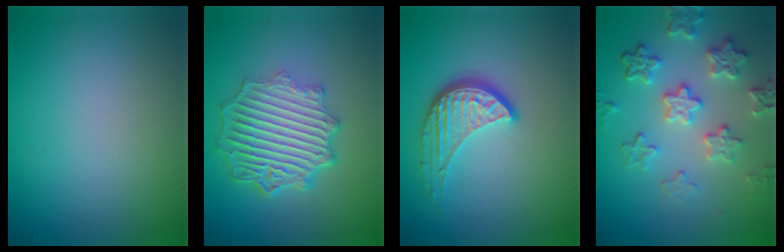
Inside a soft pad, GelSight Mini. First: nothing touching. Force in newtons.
{"total": 6.9, "press": 5.2, "slide": 4.6}
{"total": 3.9, "press": 3.0, "slide": 2.5}
{"total": 4.8, "press": 4.1, "slide": 2.6}